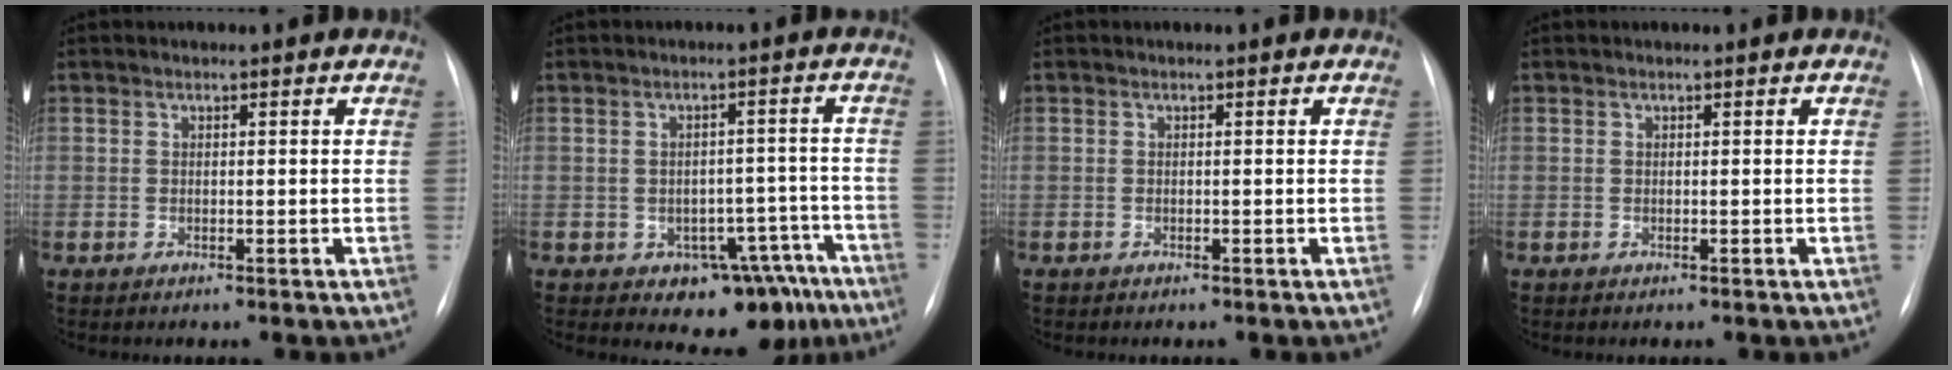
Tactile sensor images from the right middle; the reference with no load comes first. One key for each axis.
{"total": 9.4, "fx": -6.1, "fy": 5.6, "fz": 4.4, "tx": -0.024, "ty": 0.035, "tz": -0.074}
{"total": 0.0}
{"total": 0.0}